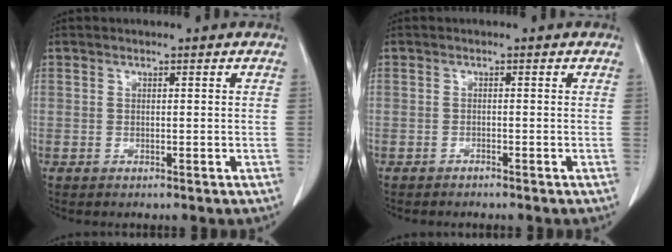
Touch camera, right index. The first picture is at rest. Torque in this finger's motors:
{"motor_torque": [0.10, -0.10, 0.07, 0.01]}